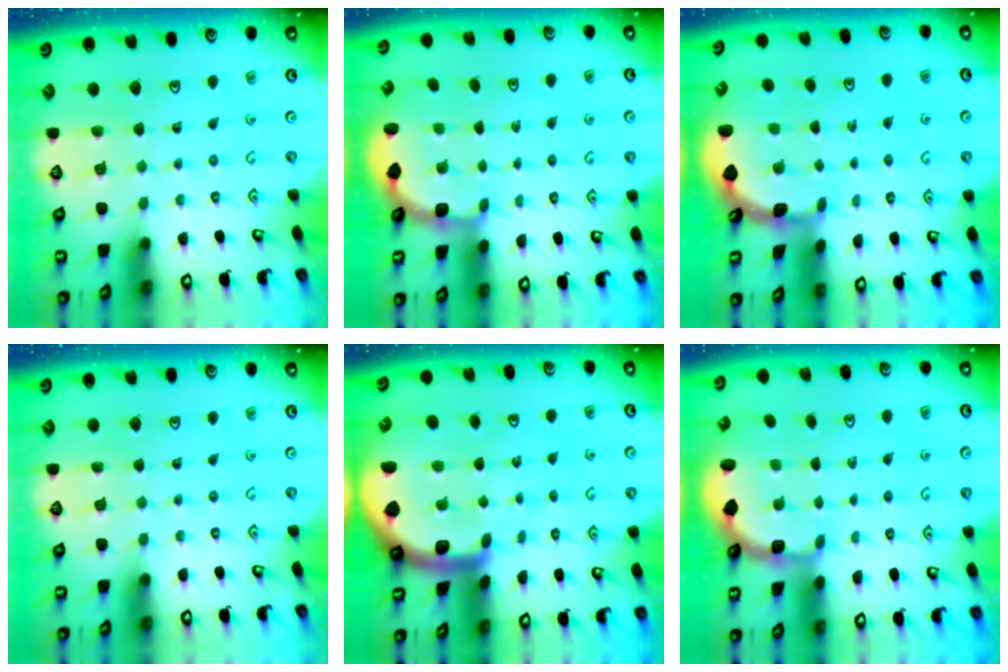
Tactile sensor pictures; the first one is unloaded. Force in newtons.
{"total": 2.7, "press": 2.4, "slide": 1.4}
{"total": 1.8, "press": 1.8, "slide": 0.1}
{"total": 0.0}
{"total": 6.5, "press": 6.5, "slide": 0.8}
{"total": 3.5, "press": 3.0, "slide": 1.6}